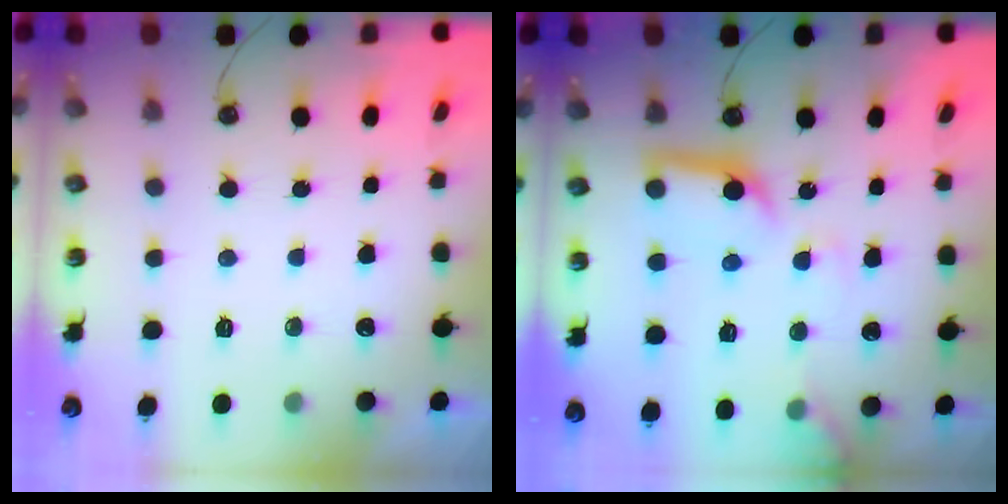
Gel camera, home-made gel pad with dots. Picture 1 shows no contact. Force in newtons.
{"total": 12.4, "press": 12.4, "slide": 1.2}